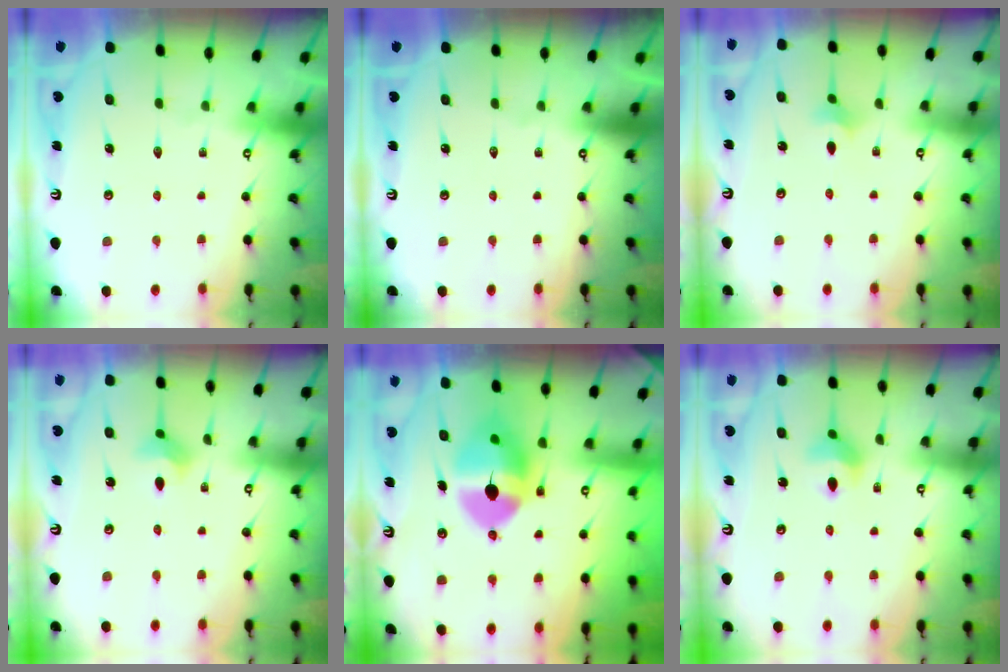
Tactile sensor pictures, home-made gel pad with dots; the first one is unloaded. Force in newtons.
{"total": 0.0}
{"total": 2.0, "press": 2.0, "slide": 0.4}
{"total": 3.9, "press": 3.9, "slide": 0.6}
{"total": 11.9, "press": 11.8, "slide": 1.8}
{"total": 6.1, "press": 6.1, "slide": 0.5}